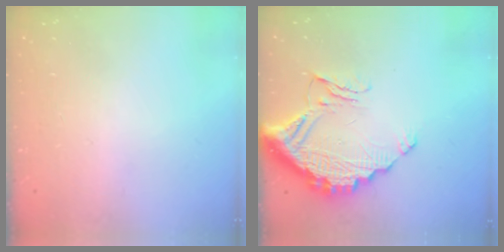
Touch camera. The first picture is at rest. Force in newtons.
{"total": 14.0, "press": 13.9, "slide": 0.9}